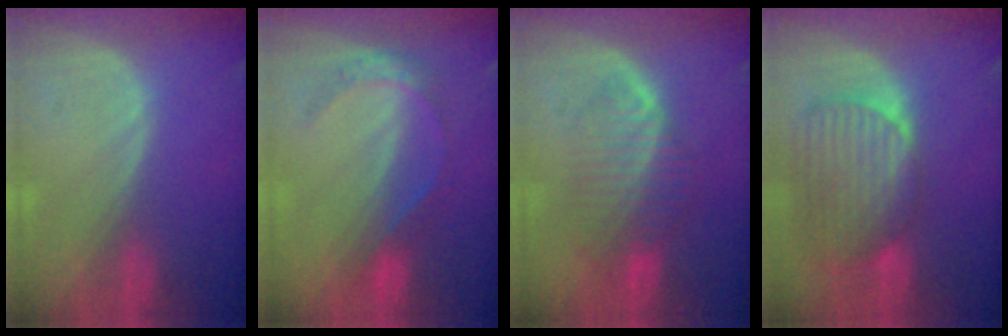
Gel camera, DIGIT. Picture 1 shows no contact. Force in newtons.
{"total": 4.5, "press": 4.4, "slide": 0.7}
{"total": 7.9, "press": 7.1, "slide": 3.4}
{"total": 9.8, "press": 8.5, "slide": 4.8}